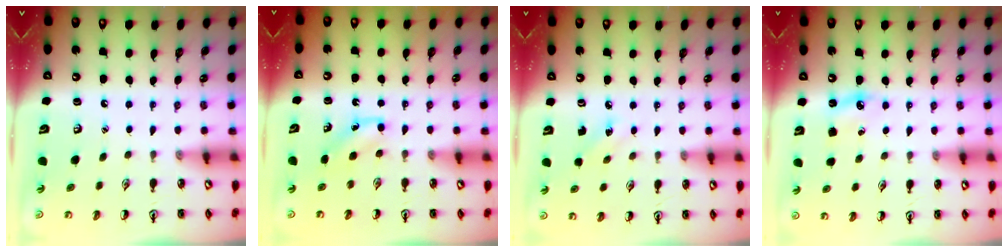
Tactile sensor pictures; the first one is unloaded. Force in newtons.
{"total": 3.6, "press": 3.4, "slide": 1.2}
{"total": 2.4, "press": 2.3, "slide": 0.9}
{"total": 4.5, "press": 4.3, "slide": 1.4}